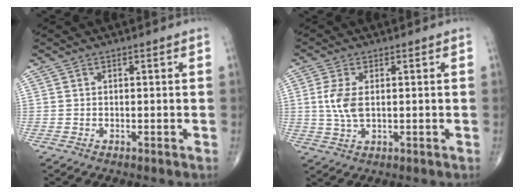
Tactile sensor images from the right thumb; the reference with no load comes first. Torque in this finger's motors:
{"motor_torque": [0.07, 0.08, 0.65, 0.31, 0.07]}